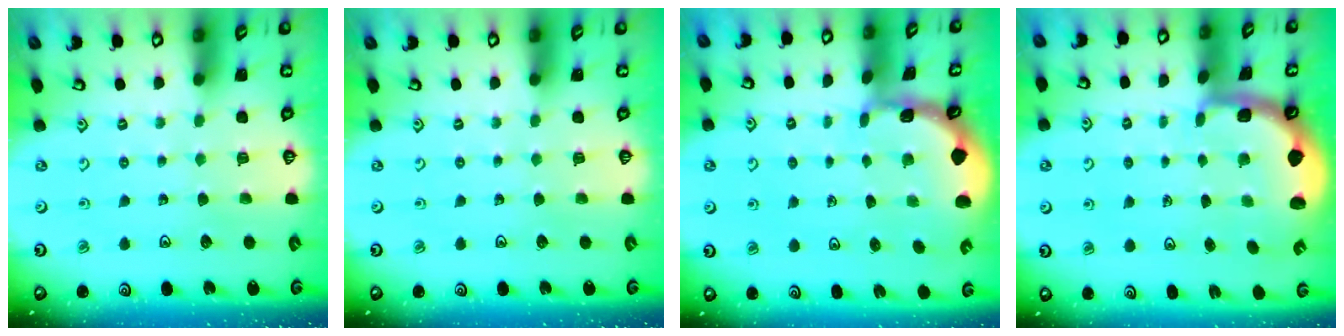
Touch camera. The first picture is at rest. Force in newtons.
{"total": 0.0}
{"total": 0.9, "press": 0.9, "slide": 0.2}
{"total": 2.4, "press": 2.1, "slide": 1.2}